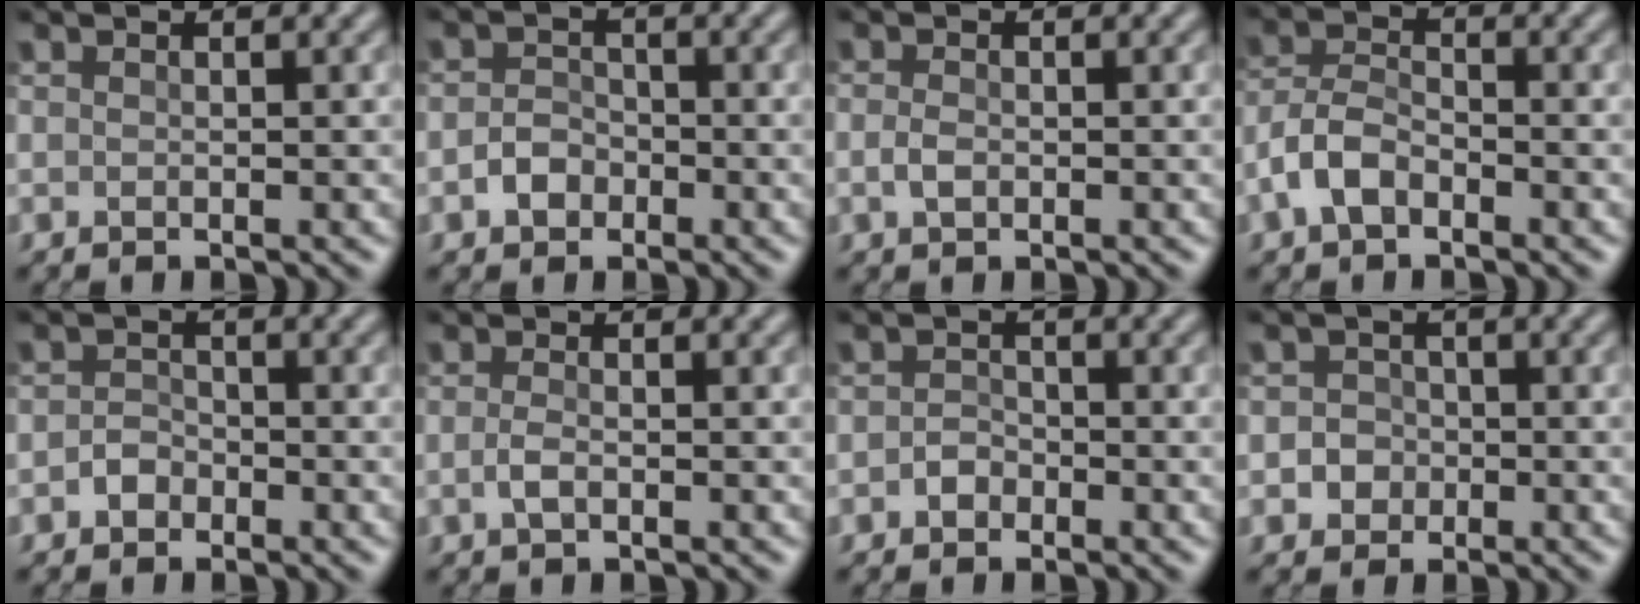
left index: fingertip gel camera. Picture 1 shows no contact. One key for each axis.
{"total": 1.7, "fx": -0.7, "fy": 1.4, "fz": 0.6, "tx": -0.010, "ty": 0.008, "tz": -0.017}
{"total": 1.0, "fx": -0.1, "fy": 0.6, "fz": 0.8, "tx": -0.019, "ty": 0.004, "tz": -0.005}
{"total": 3.0, "fx": -1.6, "fy": 1.6, "fz": 1.9, "tx": -0.040, "ty": 0.012, "tz": -0.044}
{"total": 1.3, "fx": -0.7, "fy": 1.0, "fz": 0.3, "tx": -0.004, "ty": 0.008, "tz": -0.016}
{"total": 1.0, "fx": -0.2, "fy": 0.4, "fz": 0.9, "tx": -0.025, "ty": 0.003, "tz": -0.007}
{"total": 1.1, "fx": -0.6, "fy": 0.9, "fz": 0.3, "tx": -0.004, "ty": 0.007, "tz": -0.012}
{"total": 2.3, "fx": -0.2, "fy": 2.2, "fz": 0.5, "tx": 0.019, "ty": 0.011, "tz": -0.022}